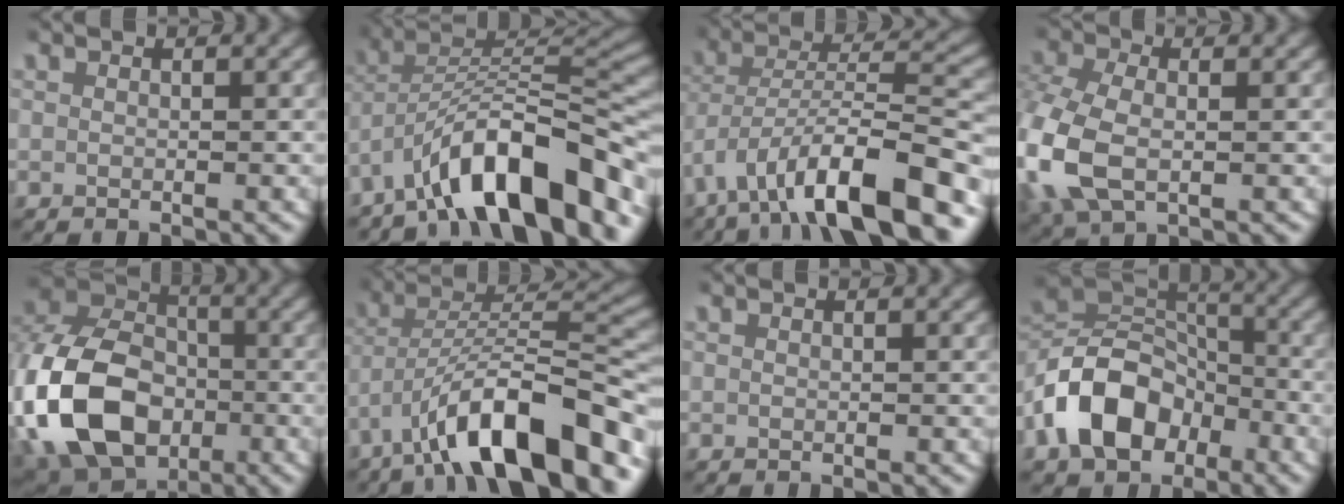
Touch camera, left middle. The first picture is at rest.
{"total": 10.1, "force": [-4.5, 4.5, 7.8], "torque": [-0.129, -0.014, -0.061]}
{"total": 8.5, "force": [-4.7, 2.7, 6.5], "torque": [-0.117, -0.001, -0.068]}
{"total": 7.9, "force": [-1.3, 6.0, 4.9], "torque": [-0.167, -0.035, -0.006]}
{"total": 15.0, "force": [-3.0, 11.6, 9.0], "torque": [-0.208, -0.039, -0.040]}
{"total": 9.2, "force": [-4.4, 3.4, 7.3], "torque": [-0.137, -0.011, -0.056]}
{"total": 0.0}
{"total": 9.3, "force": [-2.8, 7.2, 5.3], "torque": [-0.106, -0.011, -0.051]}